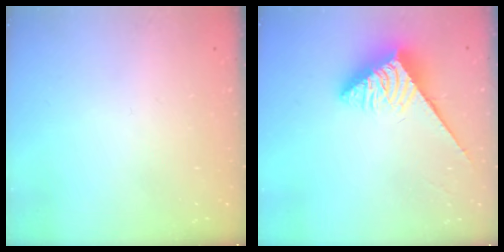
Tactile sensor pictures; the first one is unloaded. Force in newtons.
{"total": 3.9, "press": 3.9, "slide": 0.7}